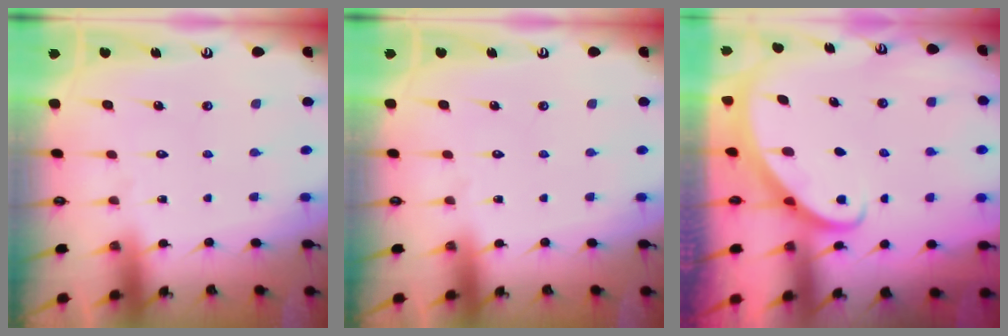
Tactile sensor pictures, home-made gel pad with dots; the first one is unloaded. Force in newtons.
{"total": 0.0}
{"total": 2.8, "press": 2.8, "slide": 0.2}